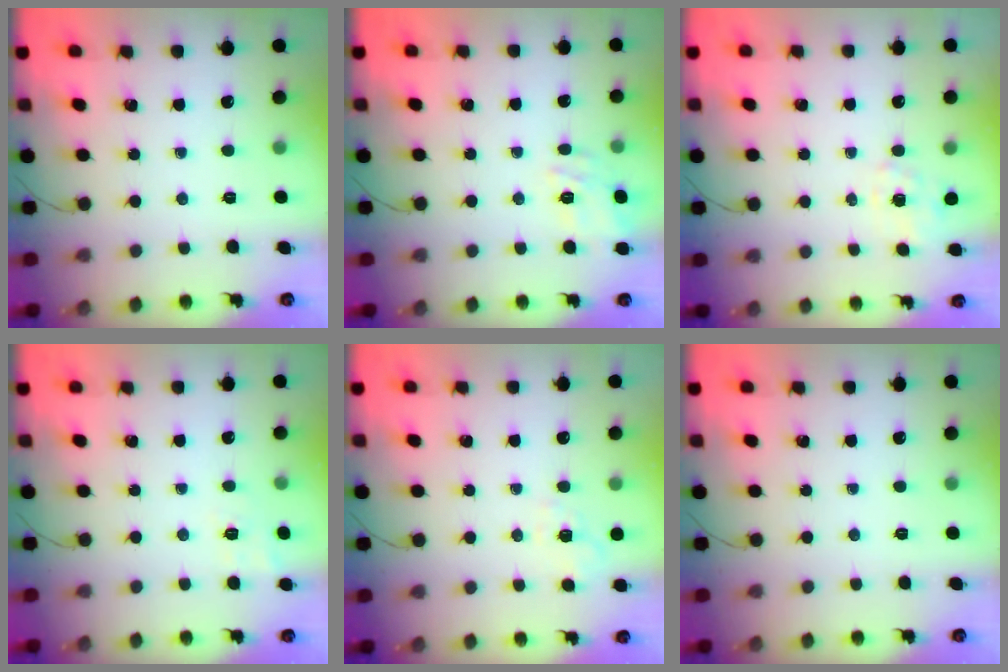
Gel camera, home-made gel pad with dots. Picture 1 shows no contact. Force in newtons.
{"total": 13.0, "press": 13.0, "slide": 0.6}
{"total": 0.9, "press": 0.2, "slide": 0.9}
{"total": 6.9, "press": 6.5, "slide": 2.2}
{"total": 1.9, "press": 0.8, "slide": 1.8}
{"total": 0.0}